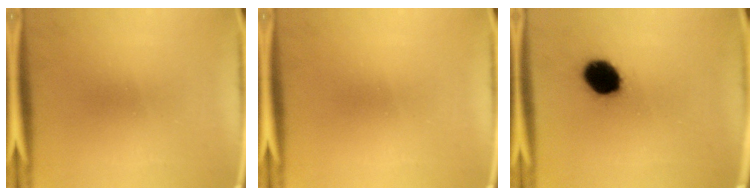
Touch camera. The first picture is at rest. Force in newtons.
{"total": 0.0}
{"total": 10.9}